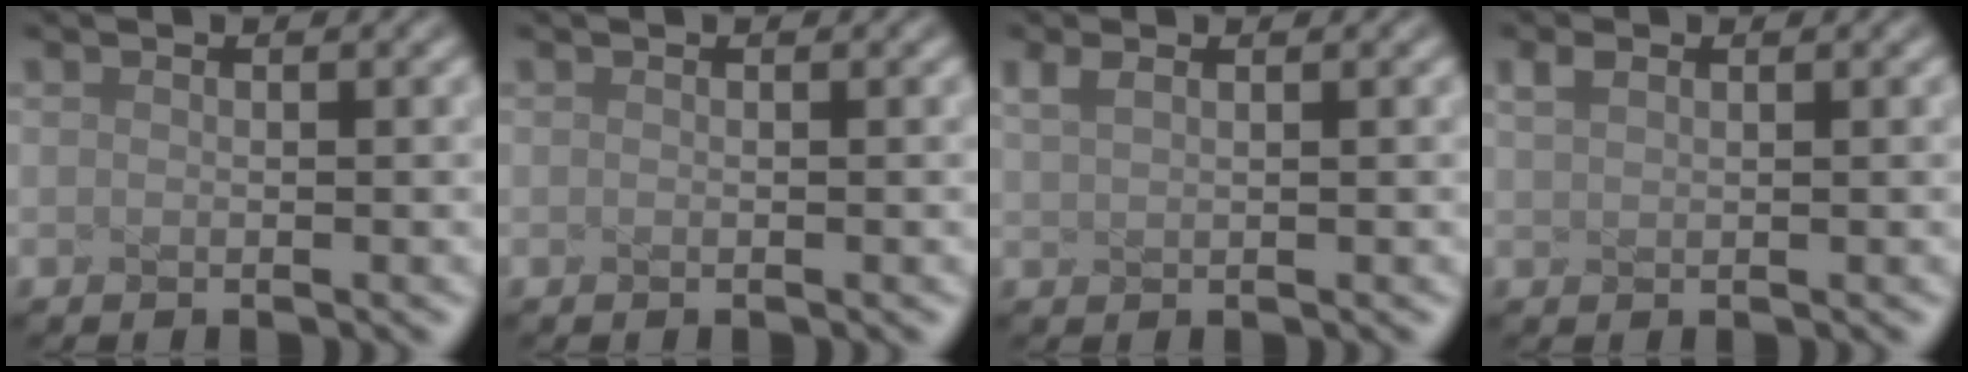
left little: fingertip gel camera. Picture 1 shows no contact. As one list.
[{"total": 0.0}, {"total": 1.5, "force": [1.0, 0.5, 1.0], "torque": [-0.022, 0.002, 0.021]}, {"total": 1.3, "force": [0.9, 0.6, 0.7], "torque": [-0.019, 0.005, 0.020]}]